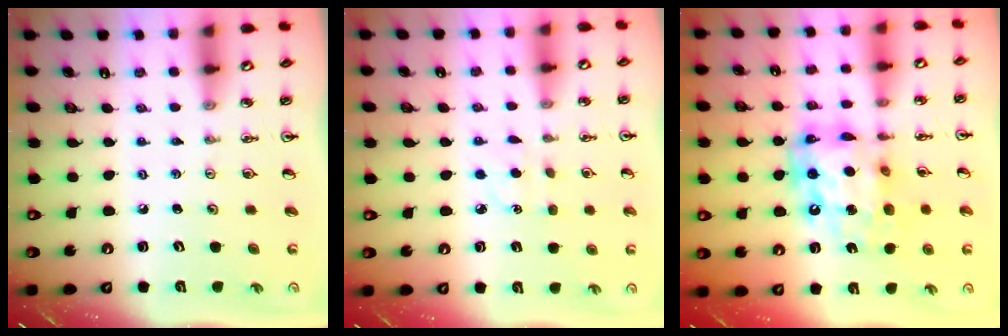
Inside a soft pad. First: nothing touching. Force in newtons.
{"total": 3.8, "press": 3.8, "slide": 0.4}
{"total": 15.9, "press": 15.9, "slide": 1.5}